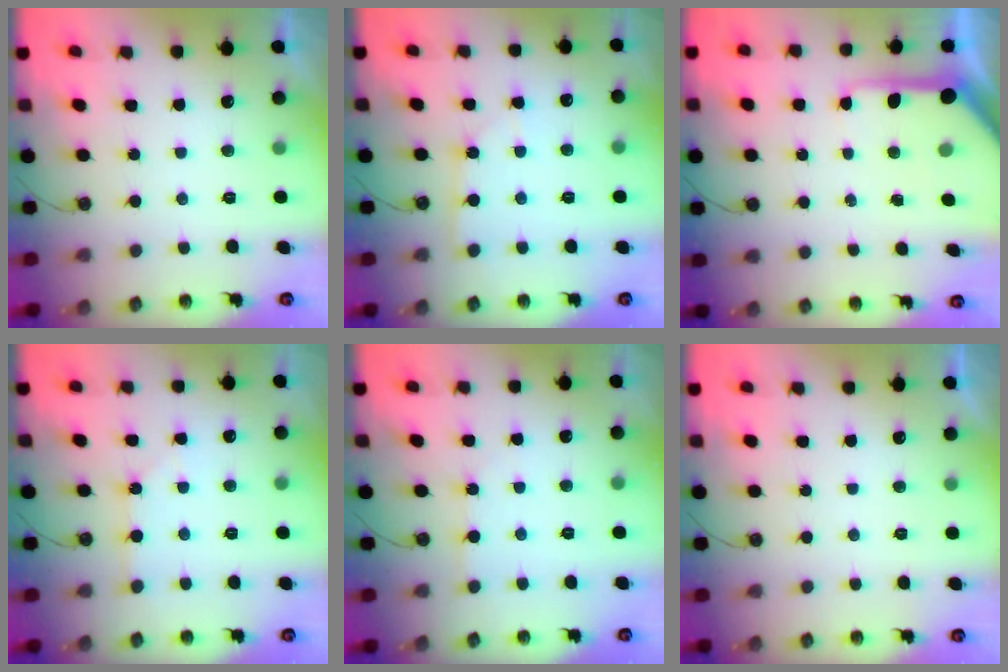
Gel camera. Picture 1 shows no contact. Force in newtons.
{"total": 4.4, "press": 4.4, "slide": 0.6}
{"total": 9.2, "press": 9.1, "slide": 1.0}
{"total": 1.5, "press": 1.5, "slide": 0.3}
{"total": 3.2, "press": 3.2, "slide": 0.4}
{"total": 0.0}